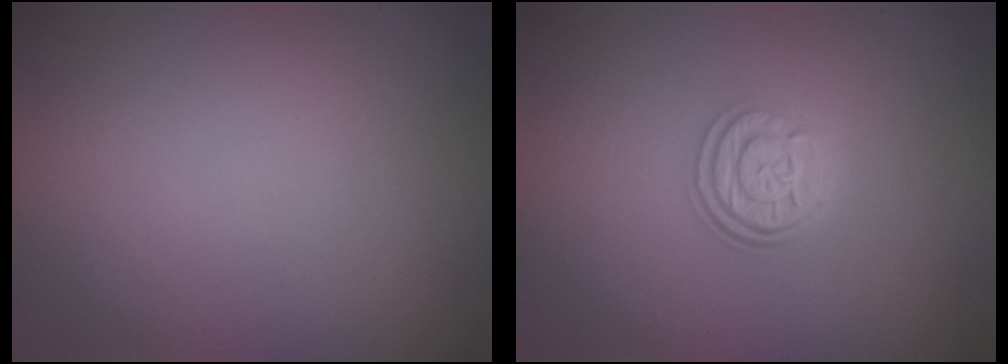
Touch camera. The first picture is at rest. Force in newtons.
{"total": 3.1, "press": 2.5, "slide": 1.8}